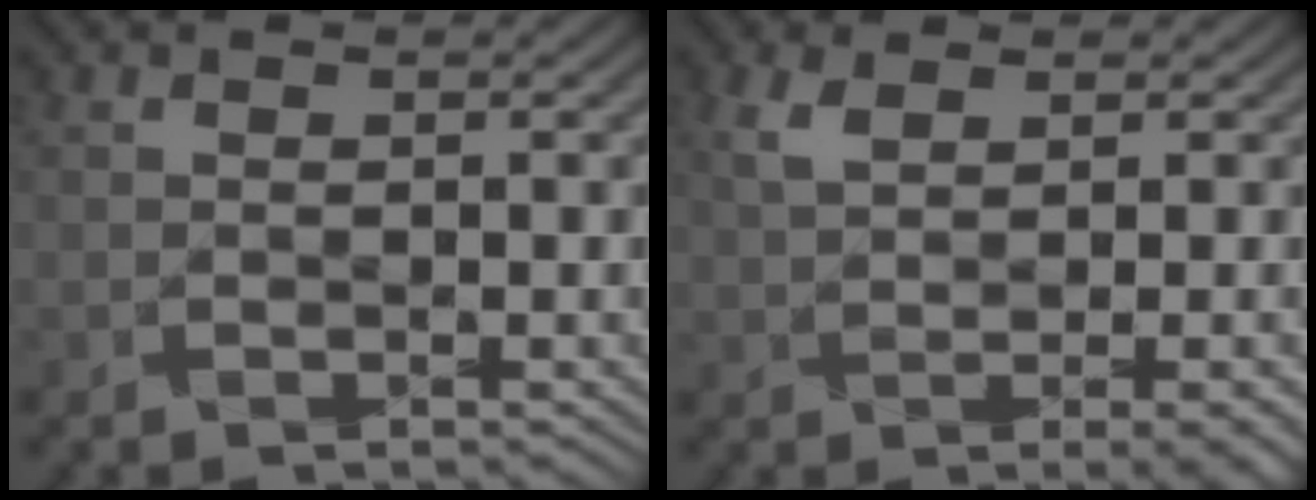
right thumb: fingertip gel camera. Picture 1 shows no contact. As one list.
[{"total": 3.6, "force": [1.1, 0.8, 3.4], "torque": [-0.072, 0.010, 0.025]}]